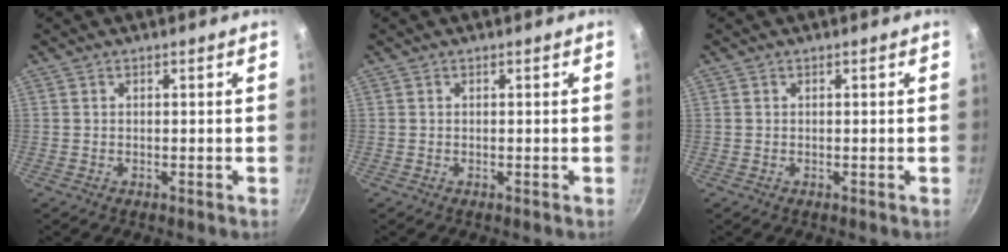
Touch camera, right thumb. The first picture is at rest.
{"total": 0.0}
{"total": 0.0}